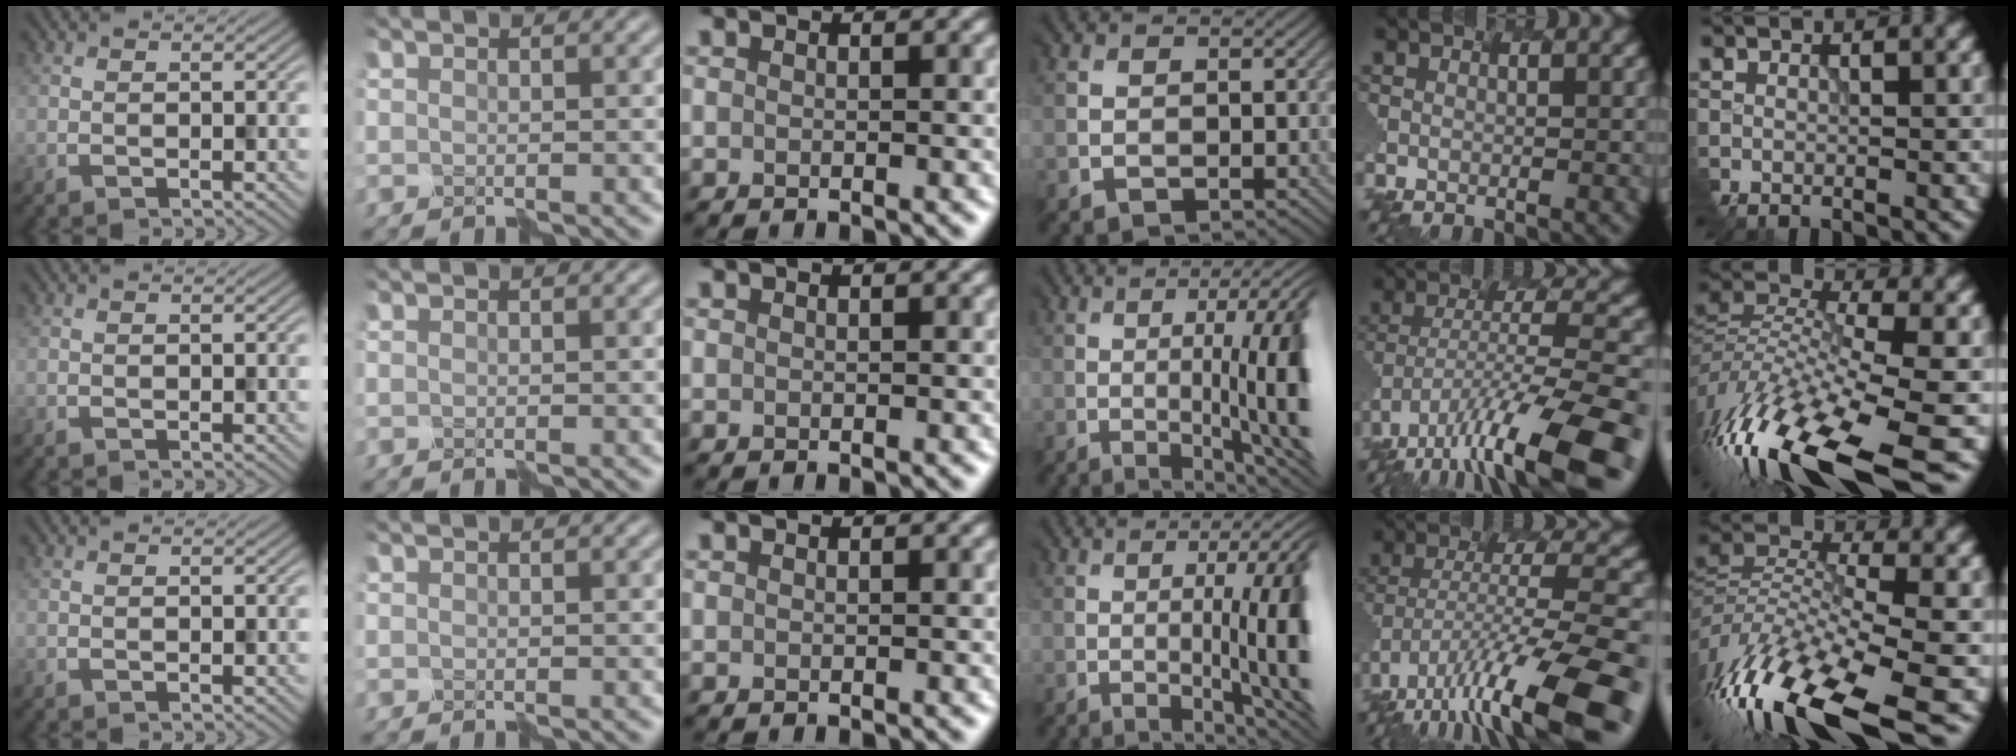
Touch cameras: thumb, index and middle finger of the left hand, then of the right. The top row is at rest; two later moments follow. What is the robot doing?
{"motion": "shake", "object": "plastic piggy bank"}